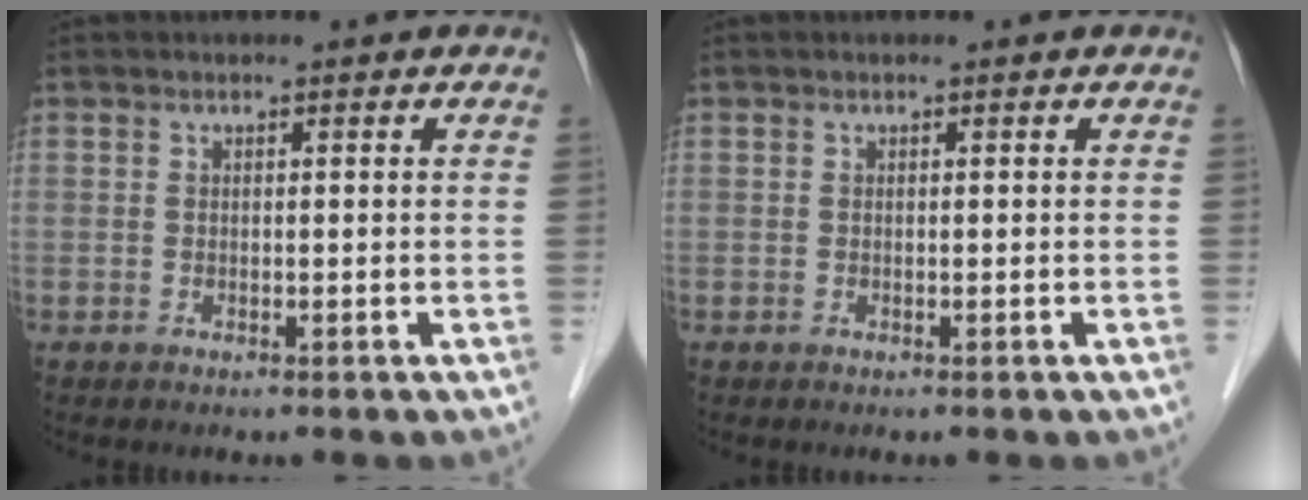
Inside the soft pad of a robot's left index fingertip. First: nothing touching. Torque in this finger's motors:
{"motor_torque": [-0.02, -0.02, 0.00, 0.00]}